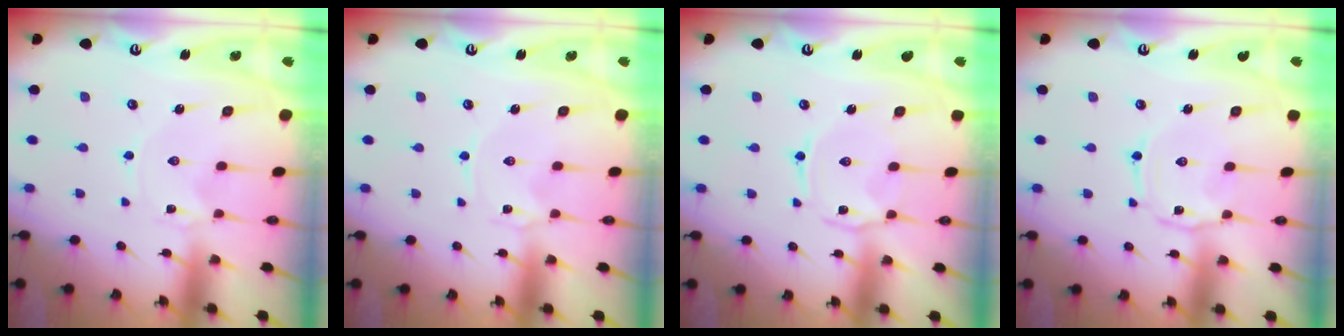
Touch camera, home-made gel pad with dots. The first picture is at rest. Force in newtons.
{"total": 0.0}
{"total": 2.7, "press": 2.7, "slide": 0.4}
{"total": 2.5, "press": 2.4, "slide": 0.4}